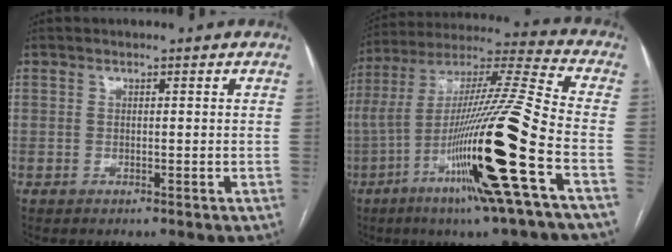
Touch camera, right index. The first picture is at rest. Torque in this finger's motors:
{"motor_torque": [2.14, 0.00, 1.05, 0.21]}